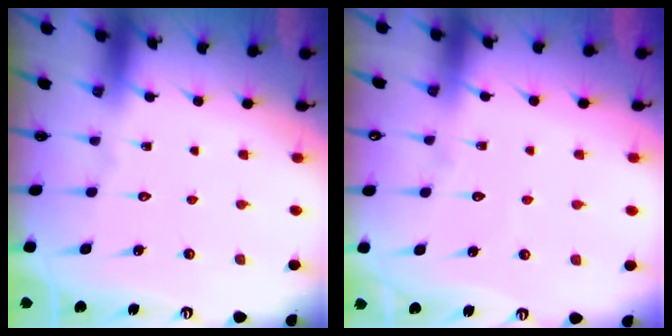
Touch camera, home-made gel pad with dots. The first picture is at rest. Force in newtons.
{"total": 2.3, "press": 2.3, "slide": 0.2}